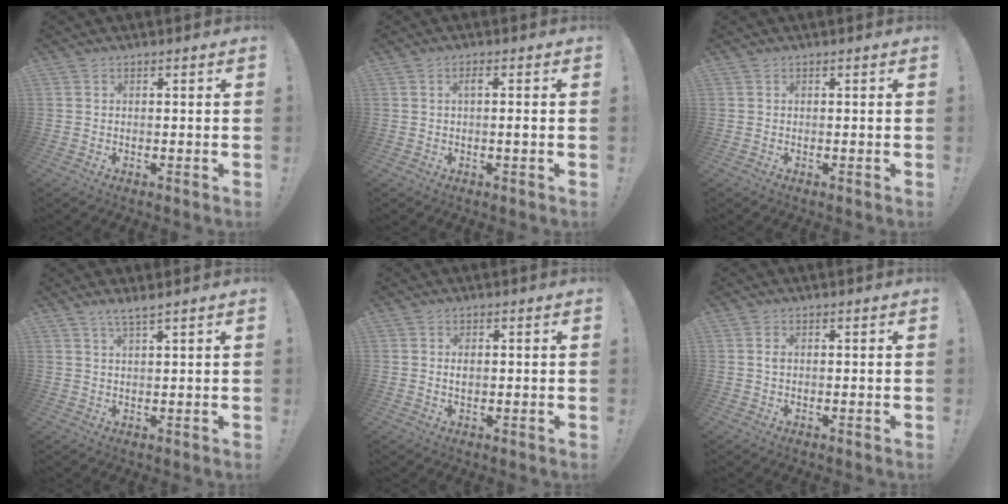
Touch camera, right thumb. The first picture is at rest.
{"total": 1.8, "force": [-0.1, 0.1, 1.8], "torque": [-0.028, 0.002, -0.006]}
{"total": 0.0}
{"total": 2.8, "force": [2.1, -0.3, 1.8], "torque": [-0.040, -0.008, 0.037]}
{"total": 1.4, "force": [0.1, 0.8, 1.1], "torque": [-0.016, 0.001, -0.001]}
{"total": 0.8, "force": [0.1, 0.5, 0.7], "torque": [-0.016, 0.003, 0.002]}